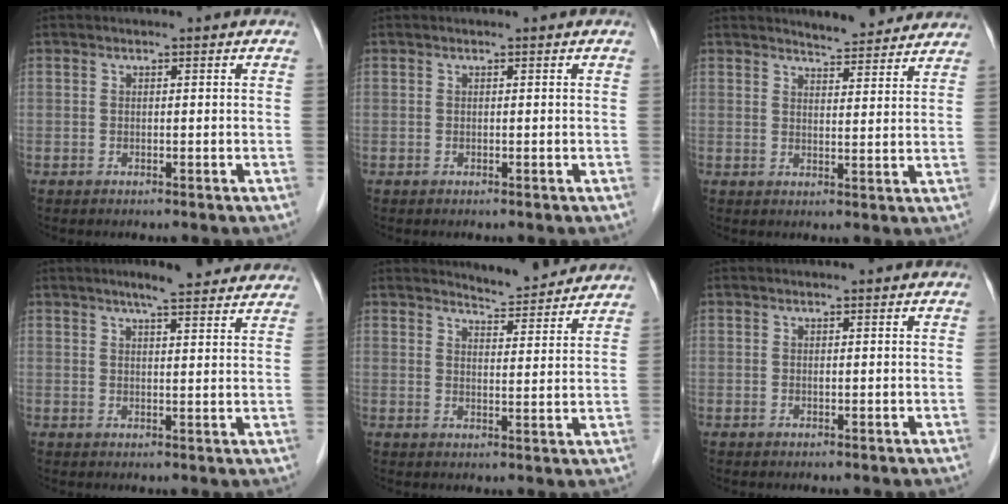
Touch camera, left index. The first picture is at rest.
{"total": 0.0}
{"total": 7.5, "force": [7.2, 1.1, 1.8], "torque": [-0.028, -0.001, 0.085]}
{"total": 10.5, "force": [9.0, 1.3, 5.3], "torque": [-0.064, 0.016, 0.100]}
{"total": 7.0, "force": [7.0, 0.5, 0.8], "torque": [-0.020, -0.004, 0.088]}
{"total": 0.0}